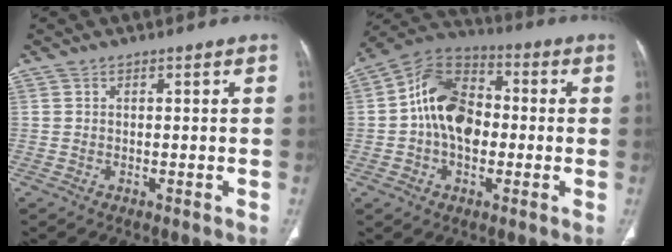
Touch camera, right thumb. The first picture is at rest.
{"total": 14.3, "force": [-0.4, 9.9, 10.3], "torque": [-0.156, 0.033, -0.020]}